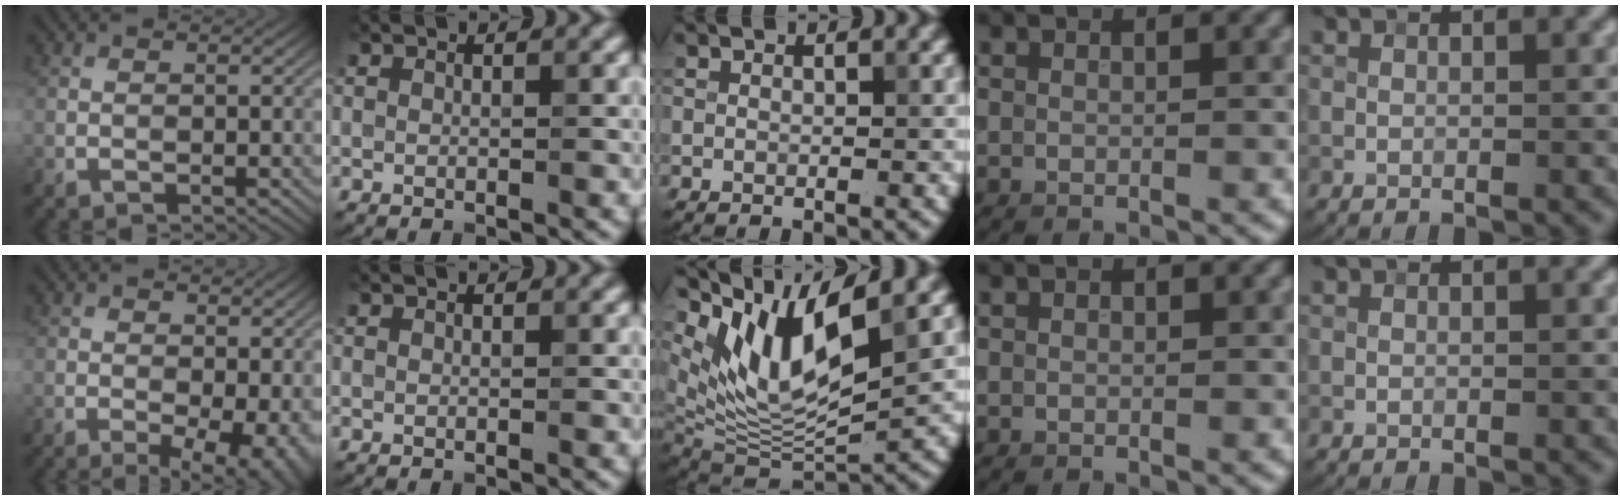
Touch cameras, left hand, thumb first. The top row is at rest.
{"thumb": {"total": 7.0, "force": [-1.8, 3.0, 6.1], "torque": [-0.089, -0.011, -0.020]}, "middle": {"total": 9.7, "force": [5.0, 3.4, 7.5], "torque": [-0.145, -0.010, 0.100]}}